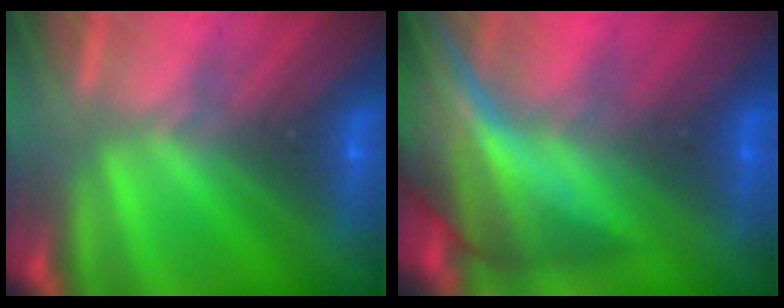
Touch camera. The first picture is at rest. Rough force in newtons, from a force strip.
{"total": 9.1}